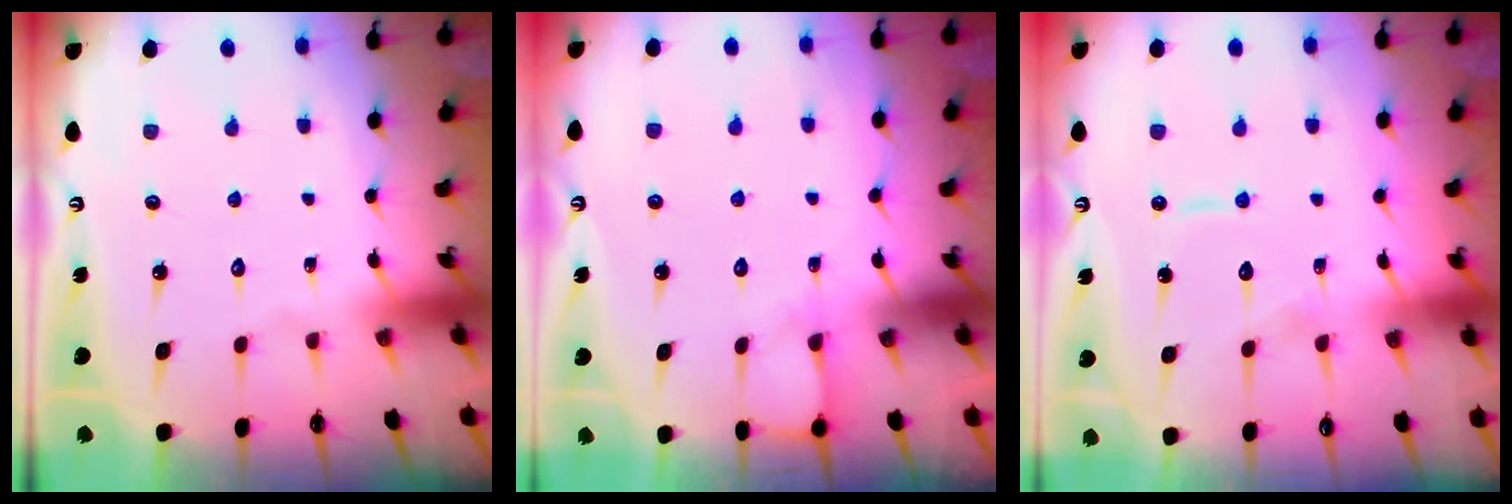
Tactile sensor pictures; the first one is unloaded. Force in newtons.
{"total": 4.5, "press": 4.5, "slide": 0.4}
{"total": 7.3, "press": 7.3, "slide": 0.6}